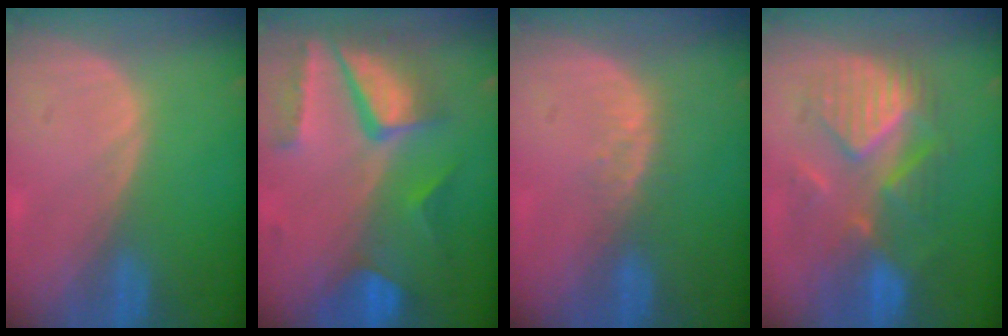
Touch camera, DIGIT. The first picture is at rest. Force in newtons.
{"total": 10.4, "press": 8.7, "slide": 5.7}
{"total": 2.9, "press": 2.3, "slide": 1.8}
{"total": 9.4, "press": 9.3, "slide": 1.6}